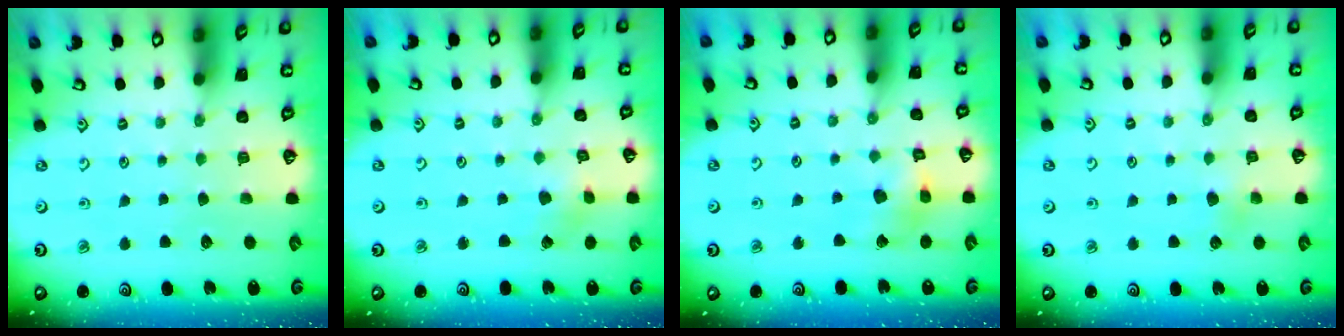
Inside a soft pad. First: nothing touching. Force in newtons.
{"total": 2.5, "press": 2.4, "slide": 0.3}
{"total": 8.8, "press": 8.8, "slide": 1.0}
{"total": 2.6, "press": 2.6, "slide": 0.5}